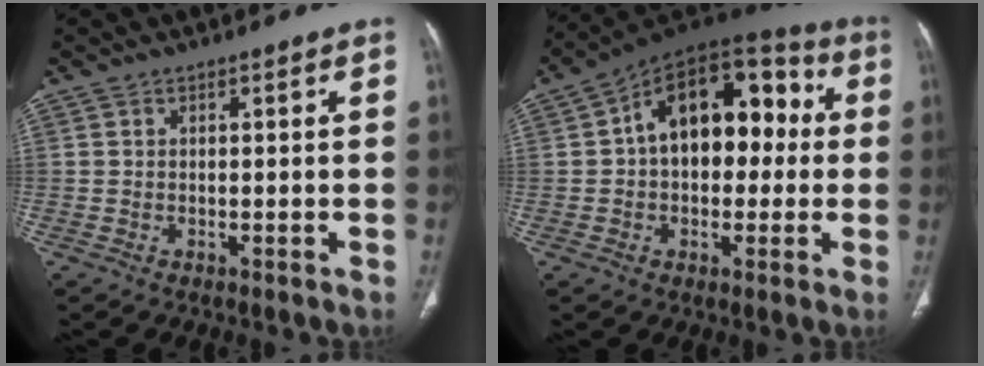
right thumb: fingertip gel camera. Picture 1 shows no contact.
{"total": 18.9, "force": [1.9, 11.8, 14.6], "torque": [-0.178, 0.051, 0.021]}